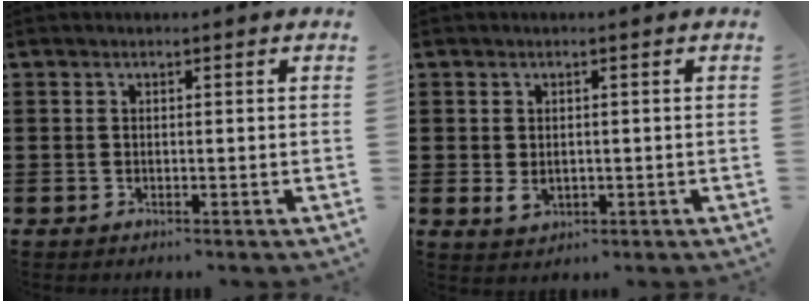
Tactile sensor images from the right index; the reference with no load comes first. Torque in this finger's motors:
{"motor_torque": [0.76, 0.86, 0.11, 0.03]}